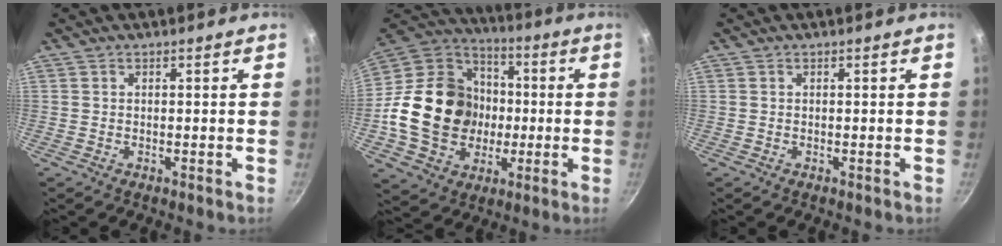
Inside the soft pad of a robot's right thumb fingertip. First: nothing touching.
{"total": 23.8, "force": [-2.4, 19.5, 13.4], "torque": [-0.210, 0.037, -0.034]}
{"total": 0.0}